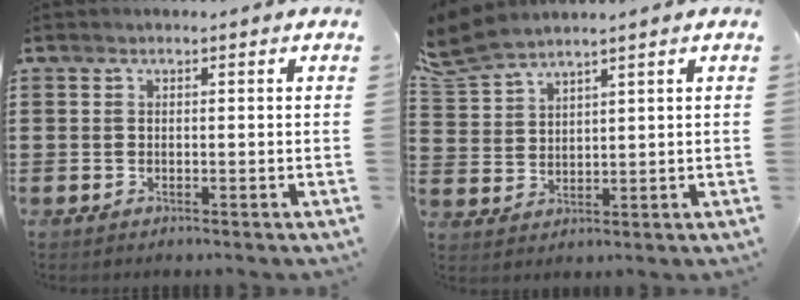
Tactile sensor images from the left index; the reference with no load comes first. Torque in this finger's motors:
{"motor_torque": [0.28, 0.53, 0.32, 0.07]}